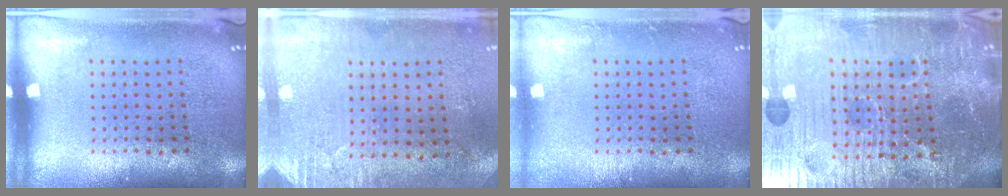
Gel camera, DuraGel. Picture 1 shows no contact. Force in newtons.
{"total": 2.9, "press": 2.4, "slide": 1.6}
{"total": 0.7, "press": 0.7, "slide": 0.1}
{"total": 6.6, "press": 6.1, "slide": 2.5}